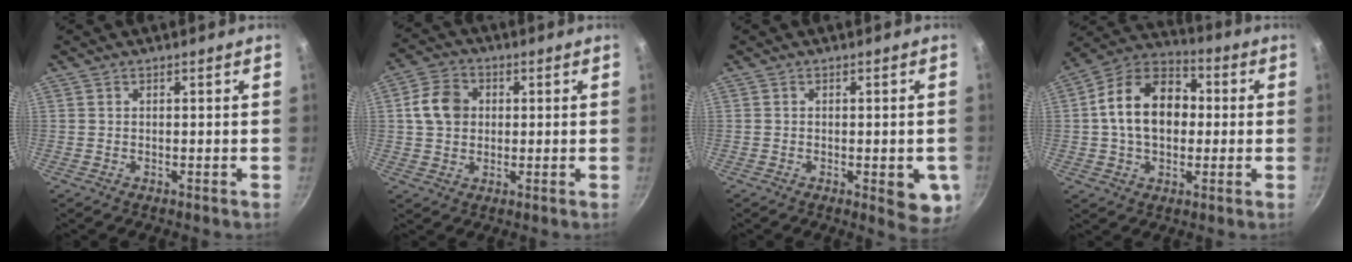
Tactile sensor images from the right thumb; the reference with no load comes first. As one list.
[{"total": 7.6, "force": [1.0, 6.2, 4.3], "torque": [-0.059, 0.011, 0.008]}, {"total": 6.9, "force": [-1.6, 2.6, 6.2], "torque": [-0.056, -0.003, -0.018]}, {"total": 15.8, "force": [0.8, 11.2, 11.1], "torque": [-0.153, 0.032, -0.004]}]